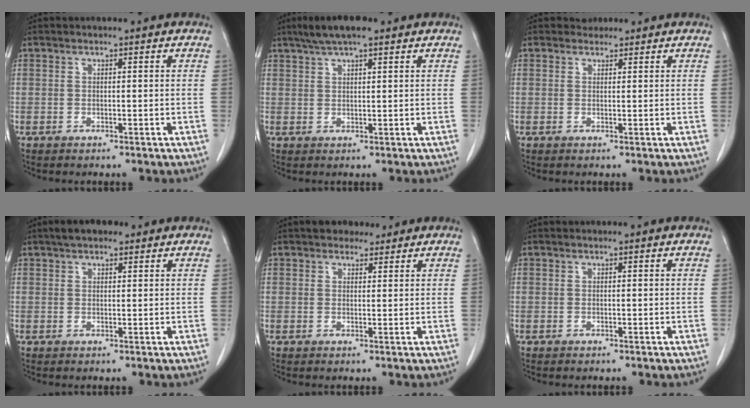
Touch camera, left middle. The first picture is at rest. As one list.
[{"total": 6.0, "force": [4.4, 1.1, 4.0], "torque": [-0.076, 0.023, 0.076]}, {"total": 1.2, "force": [1.0, 0.5, -0.3], "torque": [0.000, 0.005, 0.013]}, {"total": 4.1, "force": [2.9, 1.7, 2.3], "torque": [-0.046, 0.019, 0.047]}, {"total": 3.3, "force": [2.6, 1.7, 0.9], "torque": [-0.012, 0.011, 0.039]}, {"total": 0.0}]